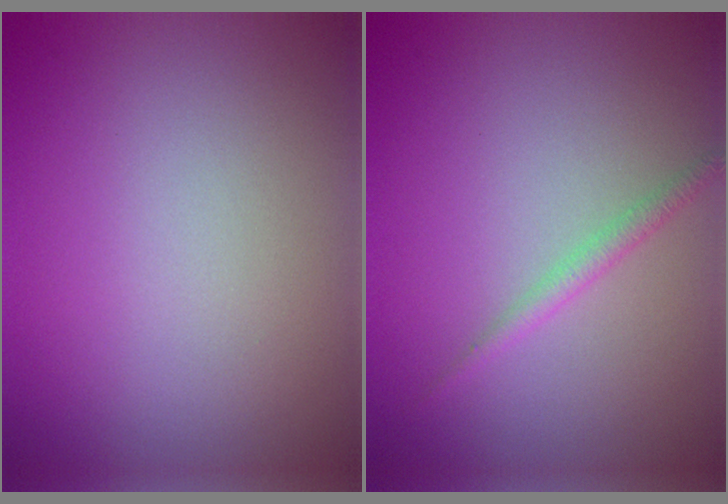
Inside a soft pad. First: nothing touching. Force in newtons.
{"total": 1.3, "press": 1.3, "slide": 0.0}